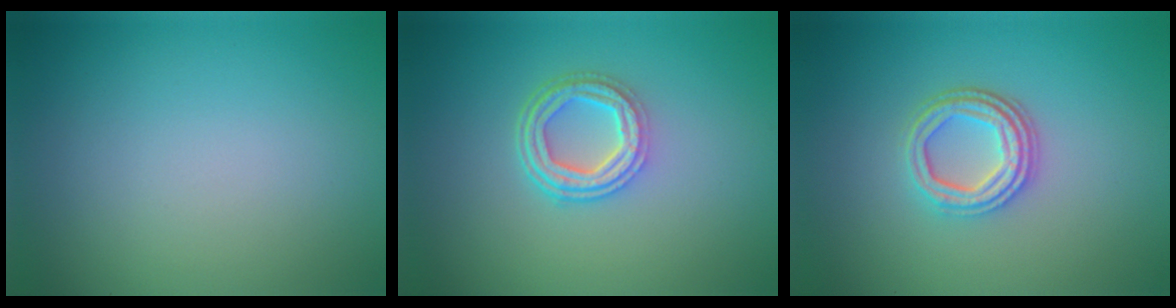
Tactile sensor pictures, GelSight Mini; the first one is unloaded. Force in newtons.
{"total": 4.1, "press": 3.0, "slide": 2.8}
{"total": 3.6, "press": 3.0, "slide": 2.1}